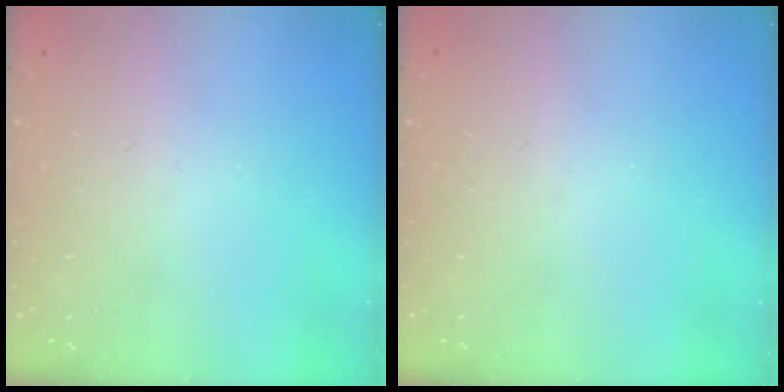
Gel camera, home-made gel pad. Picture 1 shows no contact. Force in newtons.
{"total": 0.0}